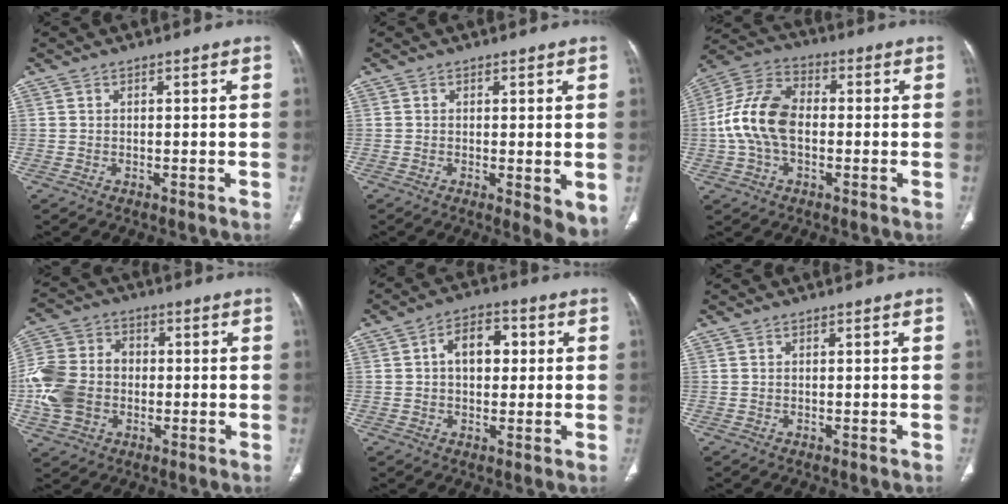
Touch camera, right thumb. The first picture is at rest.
{"total": 4.9, "force": [-0.5, 1.6, 4.6], "torque": [-0.064, -0.016, -0.007]}
{"total": 12.9, "force": [-0.9, 8.2, 9.9], "torque": [-0.198, 0.034, -0.023]}
{"total": 14.2, "force": [-1.8, 11.1, 8.6], "torque": [-0.168, 0.025, -0.039]}
{"total": 8.4, "force": [1.3, 5.6, 6.1], "torque": [-0.065, 0.019, 0.016]}
{"total": 0.0}